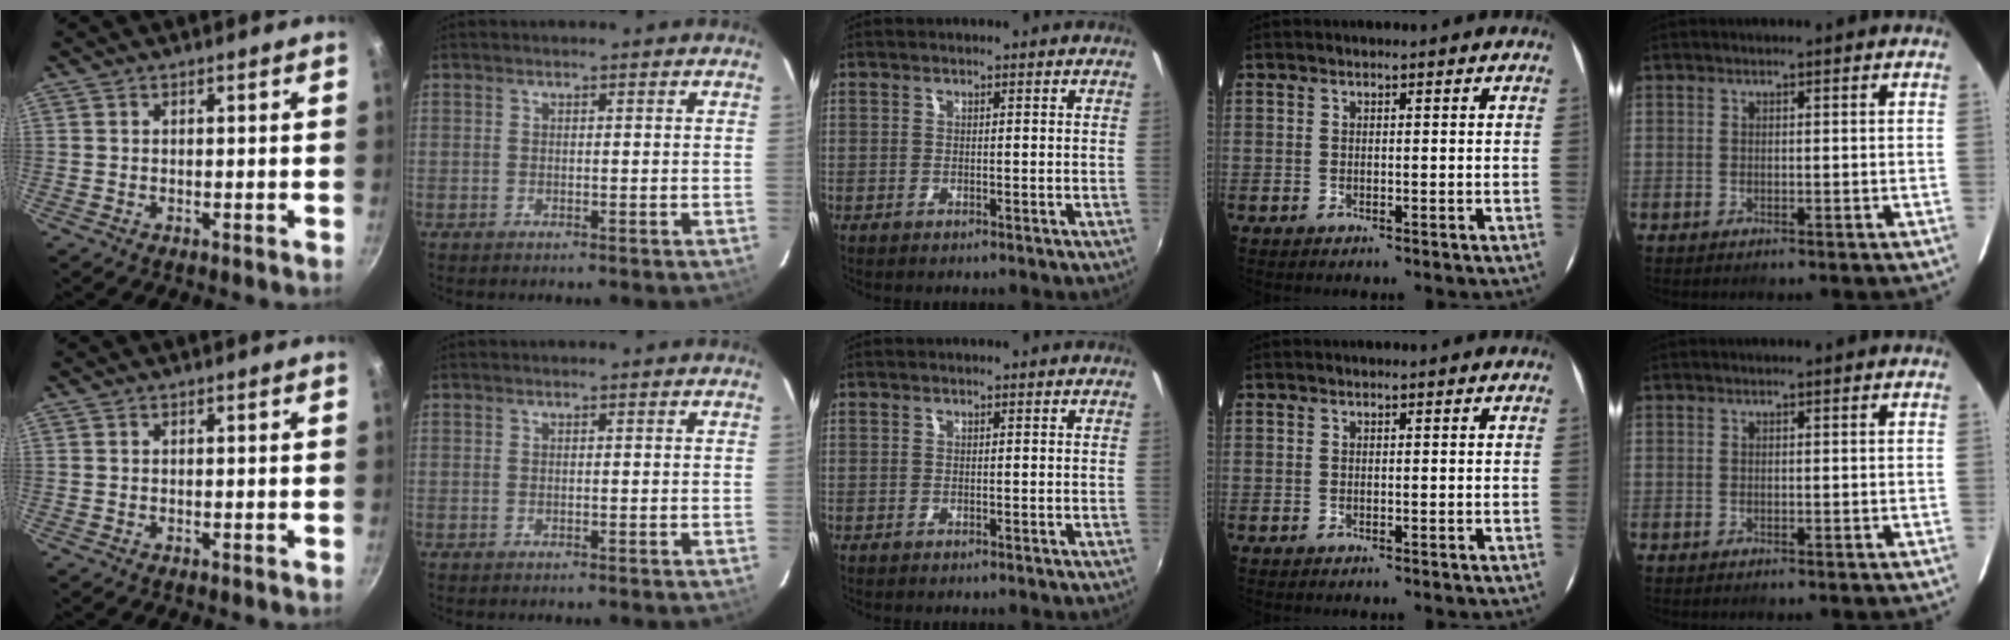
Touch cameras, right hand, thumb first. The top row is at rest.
{}